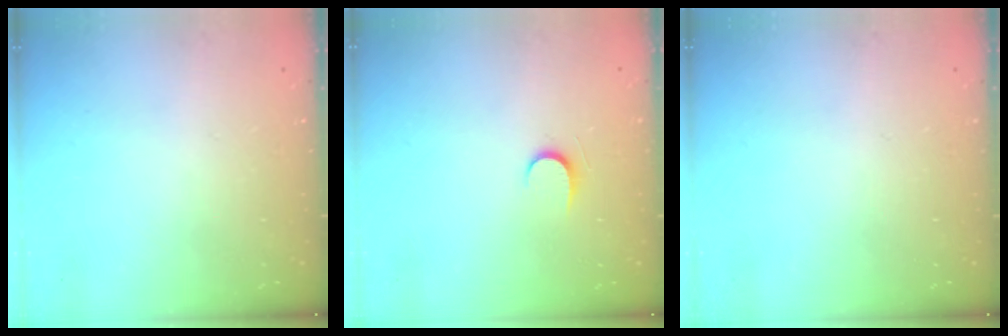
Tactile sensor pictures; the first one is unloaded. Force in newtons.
{"total": 4.9, "press": 4.8, "slide": 0.5}
{"total": 0.0}